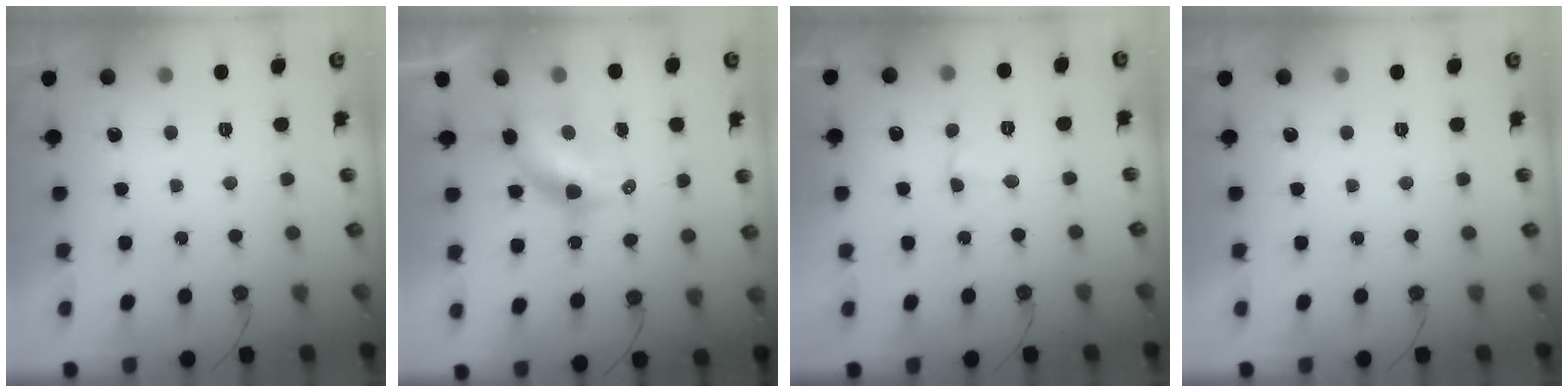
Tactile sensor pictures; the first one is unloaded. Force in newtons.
{"total": 7.4, "press": 7.4, "slide": 0.6}
{"total": 1.8, "press": 1.7, "slide": 0.5}
{"total": 0.0}